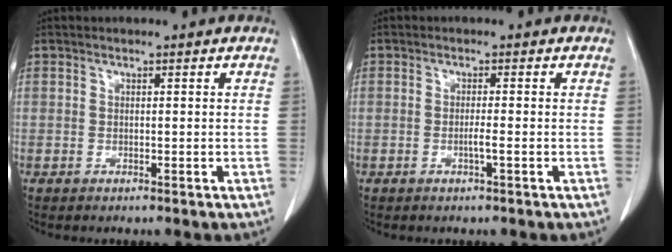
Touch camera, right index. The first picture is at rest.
{"total": 1.5, "force": [-0.5, -0.2, 1.4], "torque": [-0.029, -0.003, -0.010]}